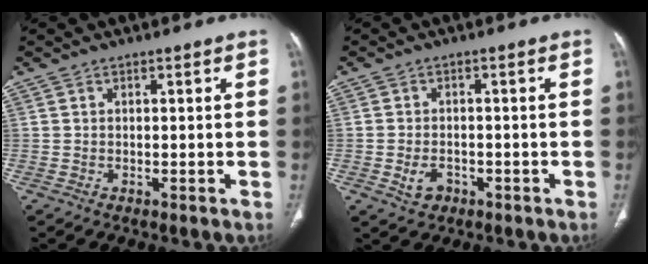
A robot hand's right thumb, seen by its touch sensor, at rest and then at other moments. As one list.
[{"total": 3.5, "force": [-1.4, 2.6, 1.9], "torque": [-0.031, 0.007, -0.017]}]